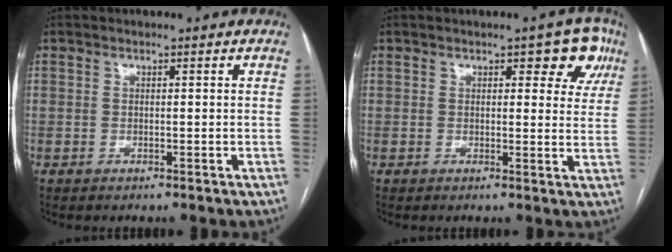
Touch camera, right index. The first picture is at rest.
{"total": 5.5, "force": [2.7, 2.5, 4.2], "torque": [-0.027, 0.007, 0.021]}